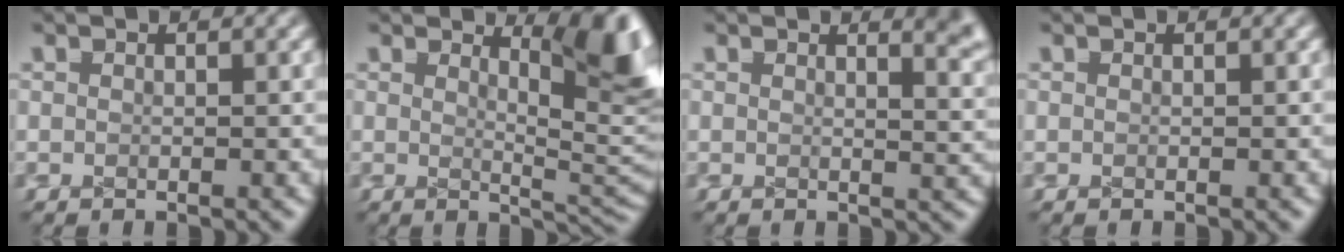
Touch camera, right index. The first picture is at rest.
{"total": 6.2, "force": [1.6, 1.3, 5.8], "torque": [-0.031, -0.001, 0.028]}
{"total": 3.6, "force": [2.4, 0.9, 2.5], "torque": [-0.019, 0.002, 0.032]}
{"total": 0.0}